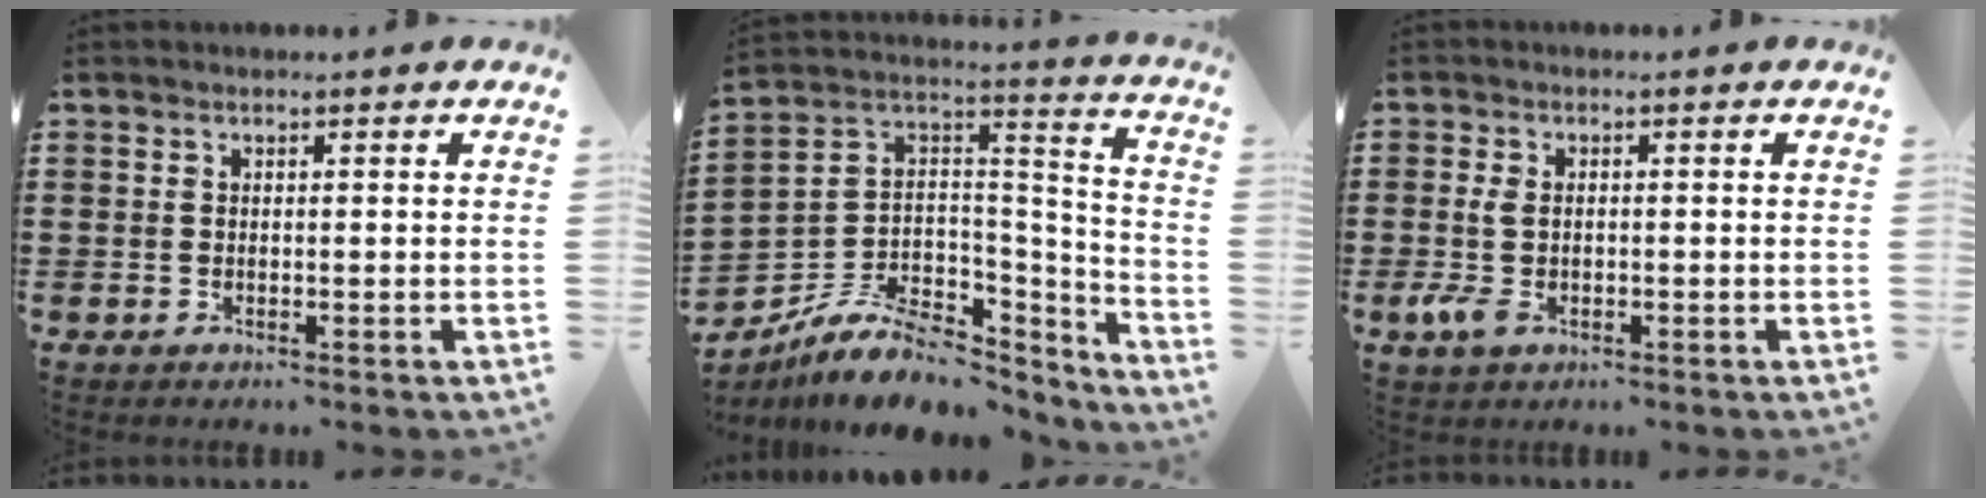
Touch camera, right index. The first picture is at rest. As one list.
[{"total": 9.5, "force": [-6.0, 5.5, 5.0], "torque": [-0.102, 0.014, -0.107]}, {"total": 3.5, "force": [-0.8, 2.0, 2.8], "torque": [-0.080, -0.008, -0.022]}]